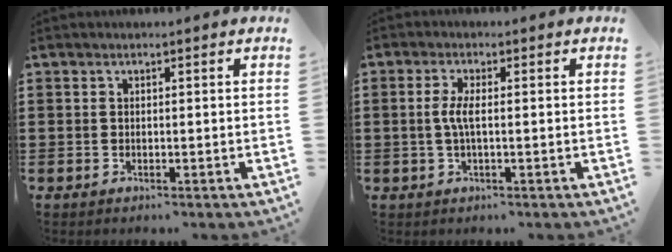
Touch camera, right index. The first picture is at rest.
{"total": 3.1, "force": [-0.2, 0.6, 3.0], "torque": [-0.071, -0.006, -0.010]}